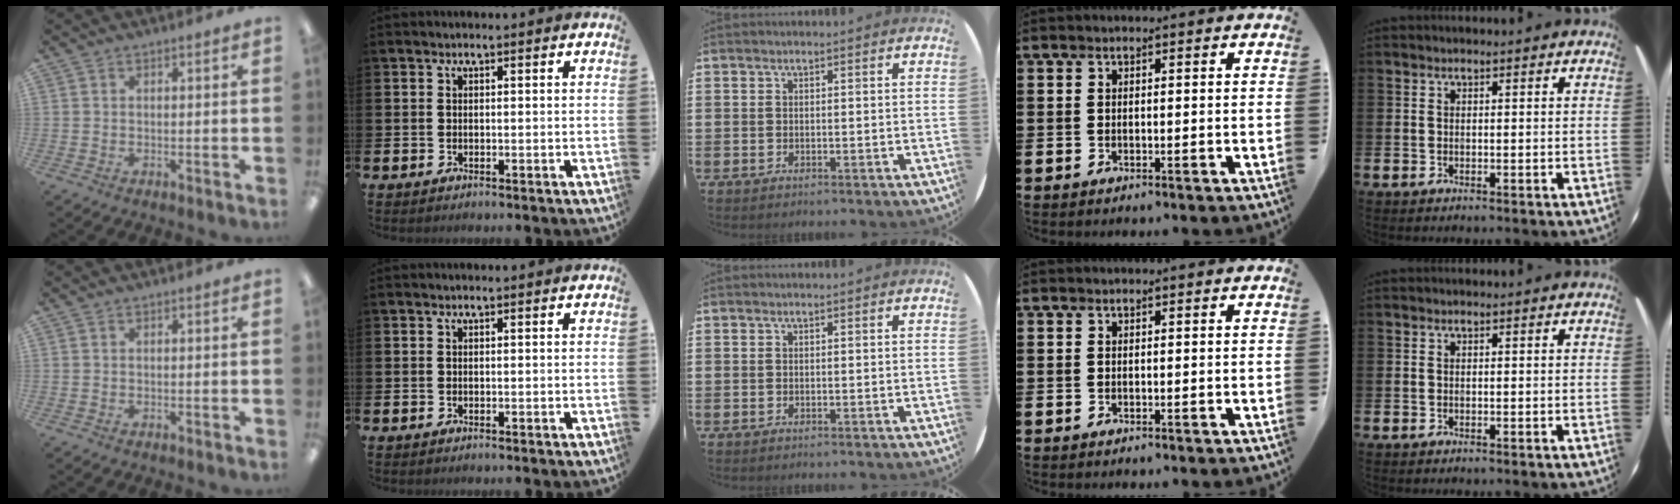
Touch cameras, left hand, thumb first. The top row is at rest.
{}